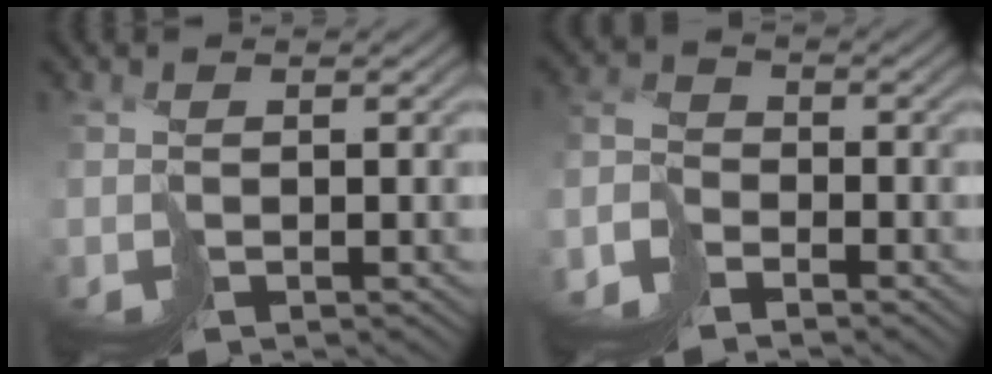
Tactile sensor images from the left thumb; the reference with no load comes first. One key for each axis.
{"total": 4.2, "fx": -3.8, "fy": 1.6, "fz": 1.1, "tx": -0.013, "ty": 0.001, "tz": -0.088}